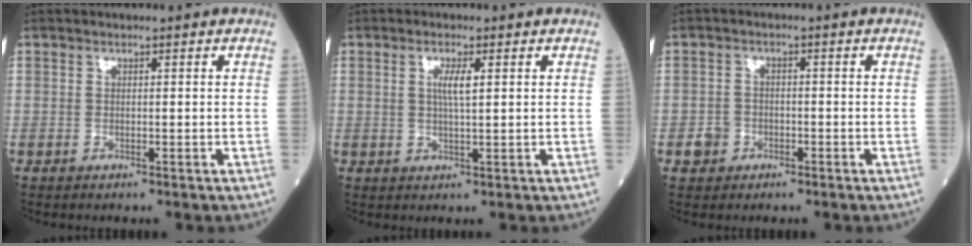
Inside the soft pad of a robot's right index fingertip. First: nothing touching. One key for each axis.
{"total": 2.8, "fx": 0.8, "fy": 0.2, "fz": 2.7, "tx": -0.055, "ty": -0.002, "tz": 0.013}
{"total": 2.8, "fx": -1.3, "fy": 2.4, "fz": 0.5, "tx": -0.009, "ty": 0.009, "tz": -0.021}